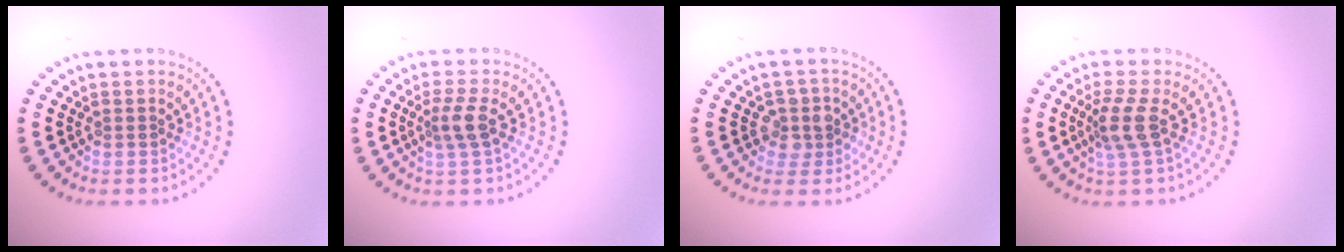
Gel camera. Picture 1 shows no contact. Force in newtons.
{"total": 2.3, "press": 1.7, "slide": 1.5}
{"total": 2.2, "press": 2.0, "slide": 1.0}
{"total": 2.7, "press": 2.0, "slide": 1.8}